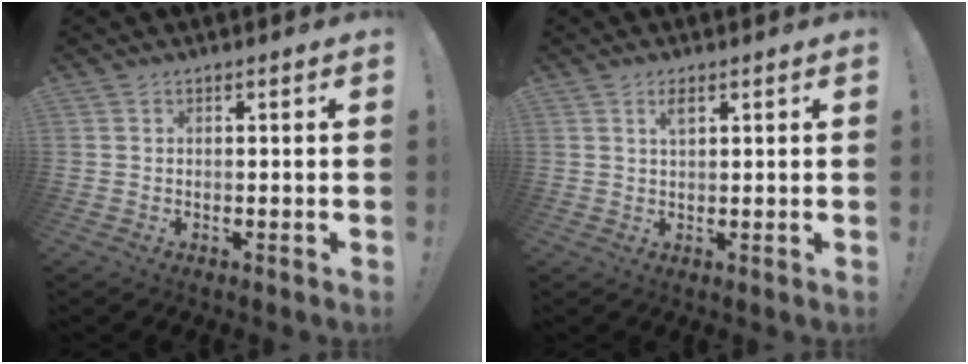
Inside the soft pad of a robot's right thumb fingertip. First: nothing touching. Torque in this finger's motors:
{"motor_torque": [-0.60, 0.55, 0.62, 0.06, -0.05]}